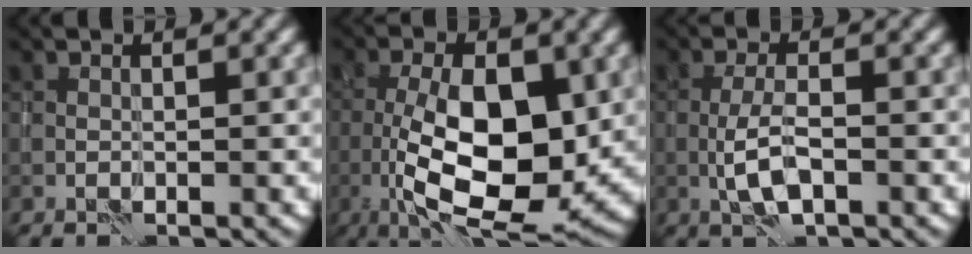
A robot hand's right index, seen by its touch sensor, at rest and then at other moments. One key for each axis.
{"total": 11.5, "fx": -1.4, "fy": 4.8, "fz": 10.4, "tx": -0.170, "ty": -0.006, "tz": -0.024}
{"total": 3.2, "fx": -1.2, "fy": 0.9, "fz": 2.9, "tx": -0.063, "ty": 0.002, "tz": -0.026}